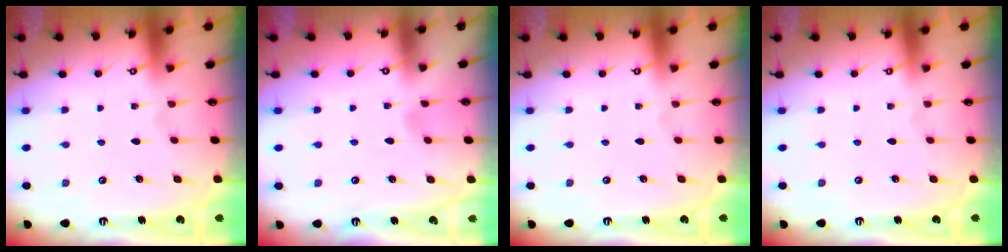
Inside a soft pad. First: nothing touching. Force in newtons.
{"total": 3.6, "press": 3.5, "slide": 0.5}
{"total": 0.0}
{"total": 0.0}